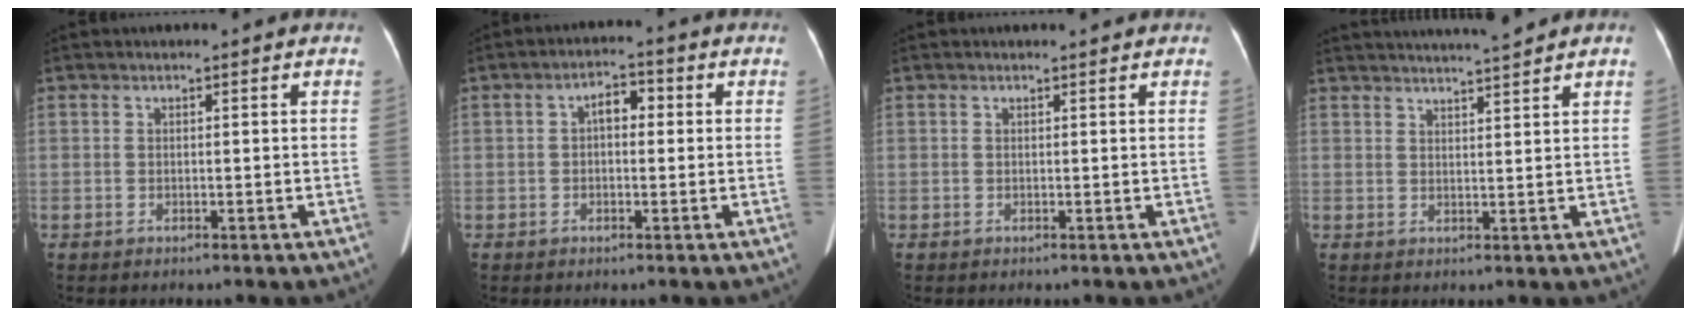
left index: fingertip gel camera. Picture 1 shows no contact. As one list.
[{"total": 3.5, "force": [0.3, 1.9, 2.9], "torque": [-0.045, 0.022, 0.003]}, {"total": 0.7, "force": [0.7, 0.0, 0.1], "torque": [-0.009, 0.004, 0.009]}, {"total": 7.6, "force": [7.0, -1.0, 2.8], "torque": [-0.044, 0.010, 0.098]}]